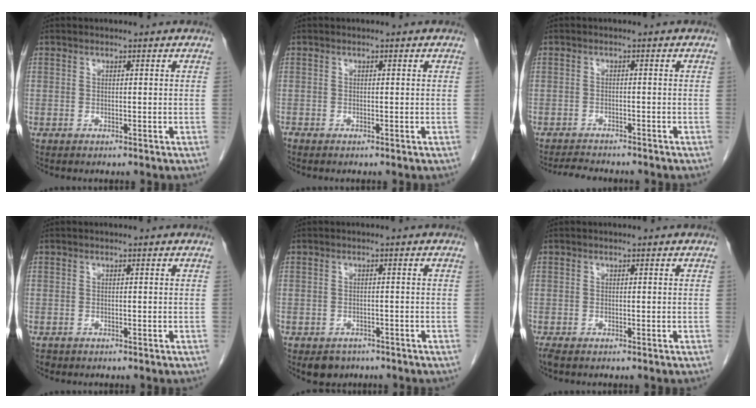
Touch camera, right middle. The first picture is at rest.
{"total": 0.0}
{"total": 4.5, "force": [-4.3, 0.7, 1.3], "torque": [-0.022, -0.013, -0.068]}
{"total": 0.5, "force": [-0.4, 0.3, 0.0], "torque": [-0.009, 0.001, -0.008]}
{"total": 3.2, "force": [-2.3, 2.1, 0.6], "torque": [-0.009, 0.003, -0.030]}
{"total": 1.2, "force": [-1.0, 0.4, 0.6], "torque": [-0.015, -0.005, -0.018]}